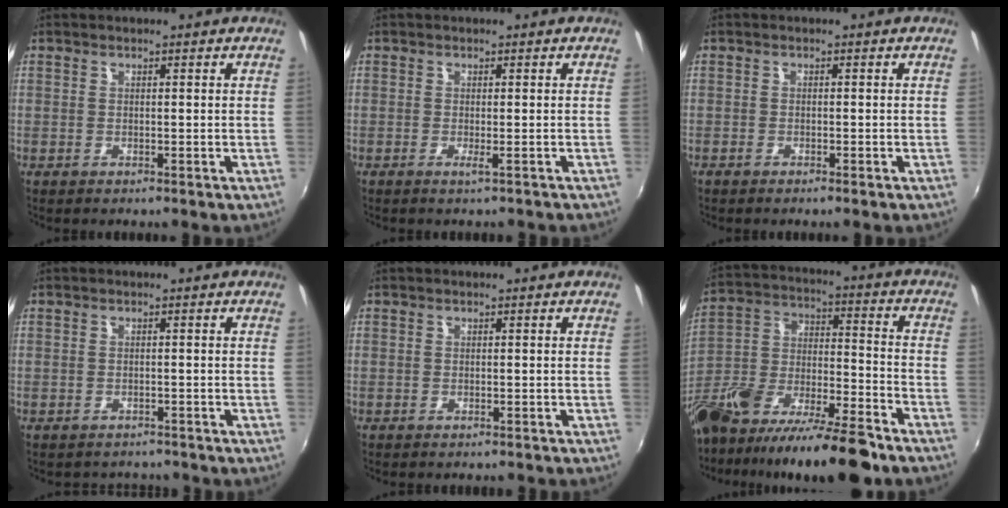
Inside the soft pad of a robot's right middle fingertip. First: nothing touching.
{"total": 1.3, "force": [-0.9, -0.2, 0.8], "torque": [-0.016, -0.002, -0.017]}
{"total": 0.9, "force": [-0.8, 0.1, 0.4], "torque": [-0.012, -0.001, -0.018]}
{"total": 2.7, "force": [-2.4, 1.3, 0.1], "torque": [-0.006, -0.005, -0.033]}
{"total": 1.2, "force": [-1.1, 0.3, 0.3], "torque": [-0.008, -0.006, -0.015]}
{"total": 22.3, "force": [-14.9, 6.6, 15.2], "torque": [-0.276, -0.031, -0.252]}